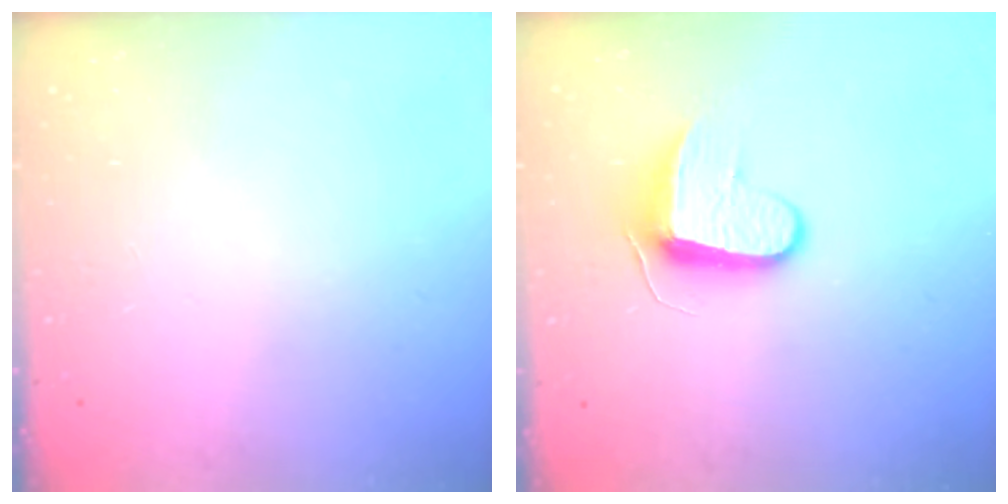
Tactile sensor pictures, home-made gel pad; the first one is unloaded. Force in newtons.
{"total": 8.6, "press": 8.6, "slide": 0.5}